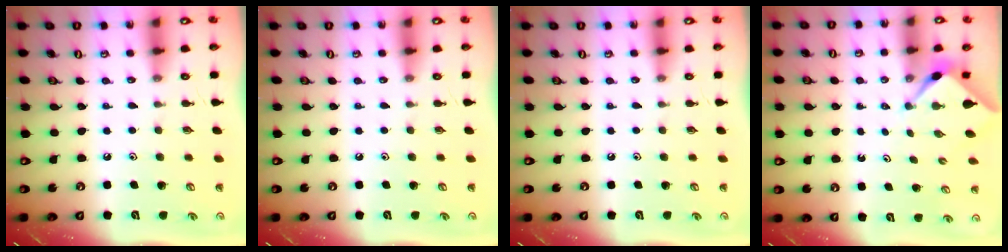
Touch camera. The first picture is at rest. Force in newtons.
{"total": 0.0}
{"total": 0.0}
{"total": 2.4, "press": 2.4, "slide": 0.1}